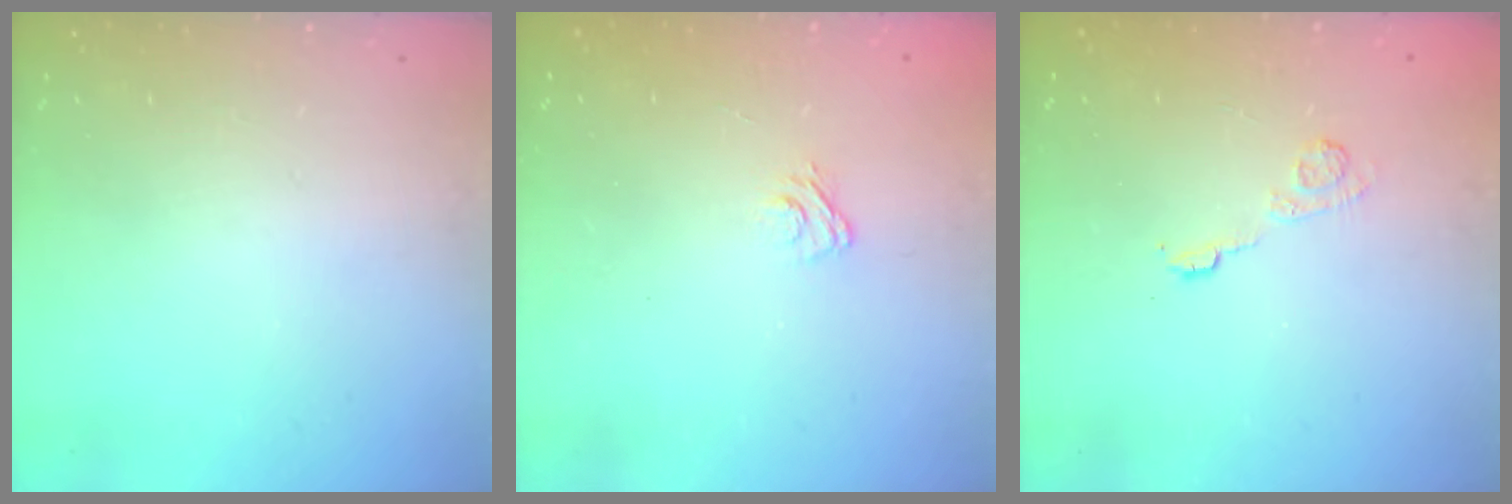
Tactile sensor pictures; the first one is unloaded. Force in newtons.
{"total": 2.9, "press": 2.6, "slide": 1.2}
{"total": 4.0, "press": 3.8, "slide": 1.2}